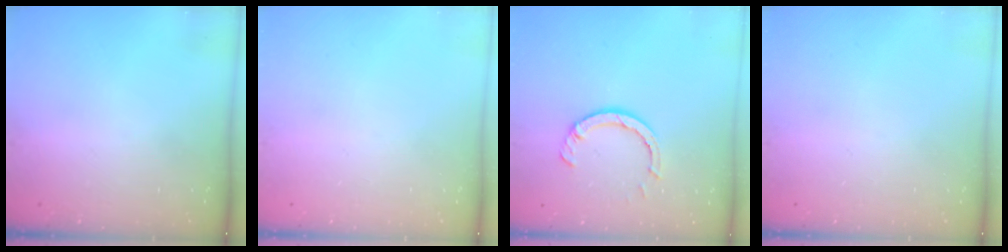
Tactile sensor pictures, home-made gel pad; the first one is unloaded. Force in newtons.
{"total": 0.0}
{"total": 5.7, "press": 5.6, "slide": 0.7}
{"total": 0.0}